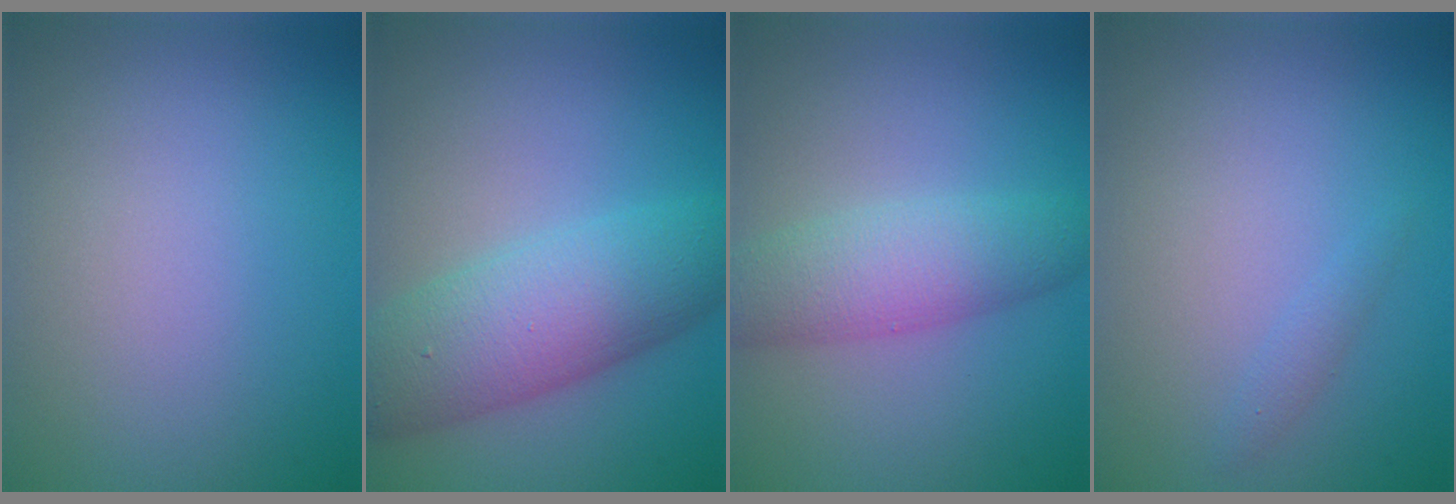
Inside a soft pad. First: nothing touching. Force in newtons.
{"total": 7.7, "press": 7.7, "slide": 0.1}
{"total": 4.6, "press": 4.6, "slide": 0.1}
{"total": 0.8, "press": 0.8, "slide": 0.1}